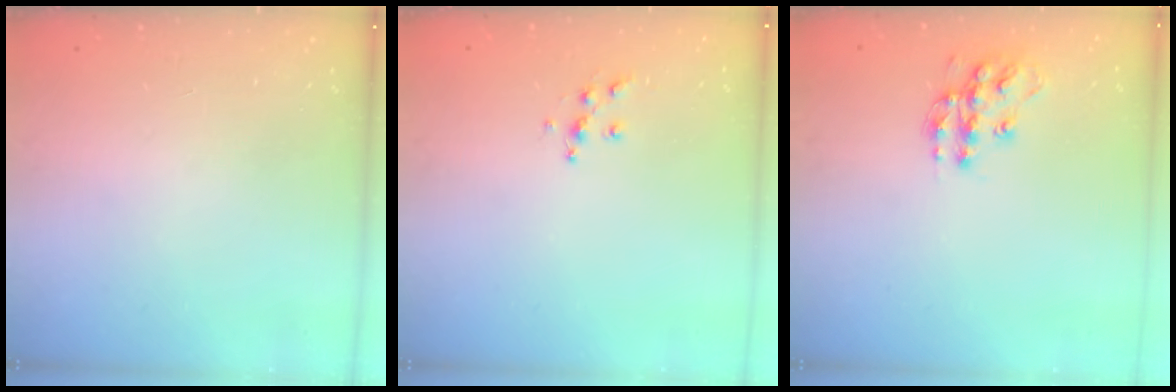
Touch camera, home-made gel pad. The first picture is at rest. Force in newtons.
{"total": 6.1, "press": 6.1, "slide": 0.4}
{"total": 12.6, "press": 12.5, "slide": 0.9}